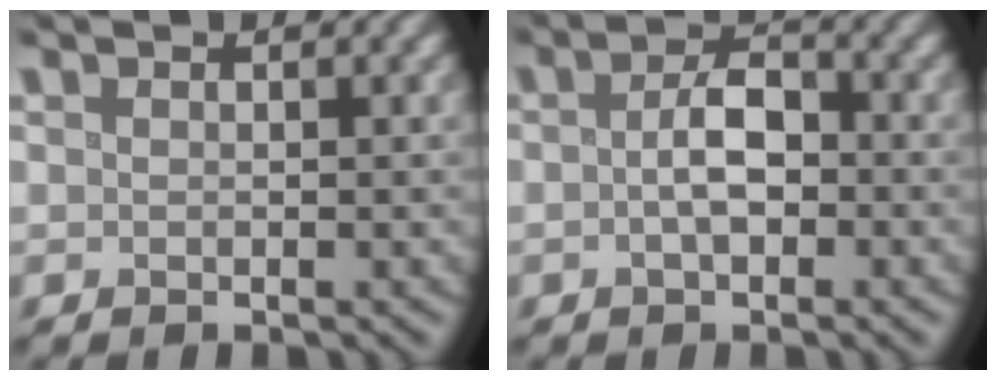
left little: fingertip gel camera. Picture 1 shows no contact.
{"total": 3.0, "force": [-0.5, 1.6, 2.5], "torque": [-0.048, 0.004, -0.014]}